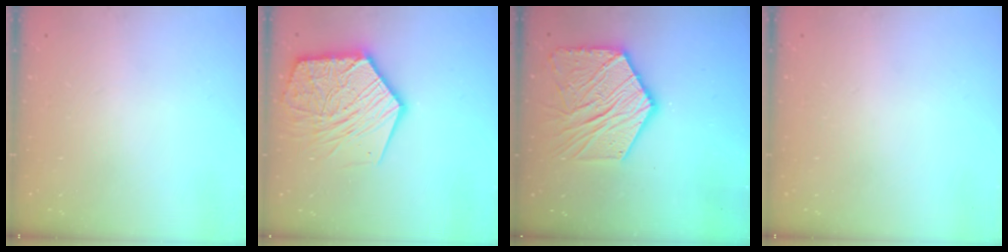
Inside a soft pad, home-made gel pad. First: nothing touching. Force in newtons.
{"total": 19.5, "press": 19.3, "slide": 2.1}
{"total": 17.4, "press": 17.4, "slide": 1.5}
{"total": 0.0}